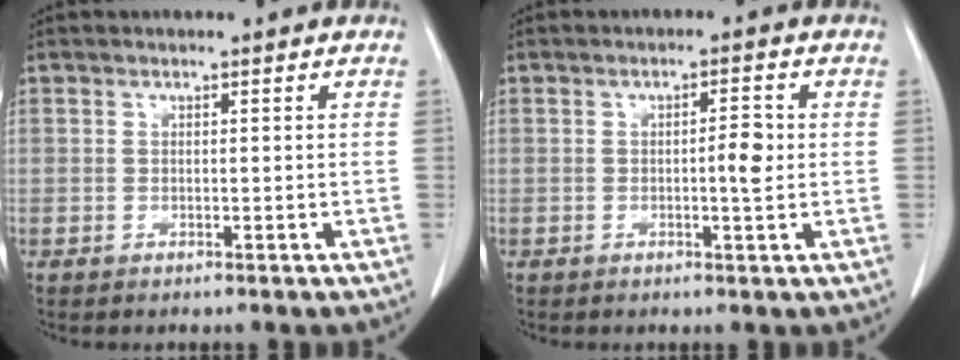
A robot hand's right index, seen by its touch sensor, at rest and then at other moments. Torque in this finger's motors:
{"motor_torque": [0.10, 0.06, 0.09, 0.02]}